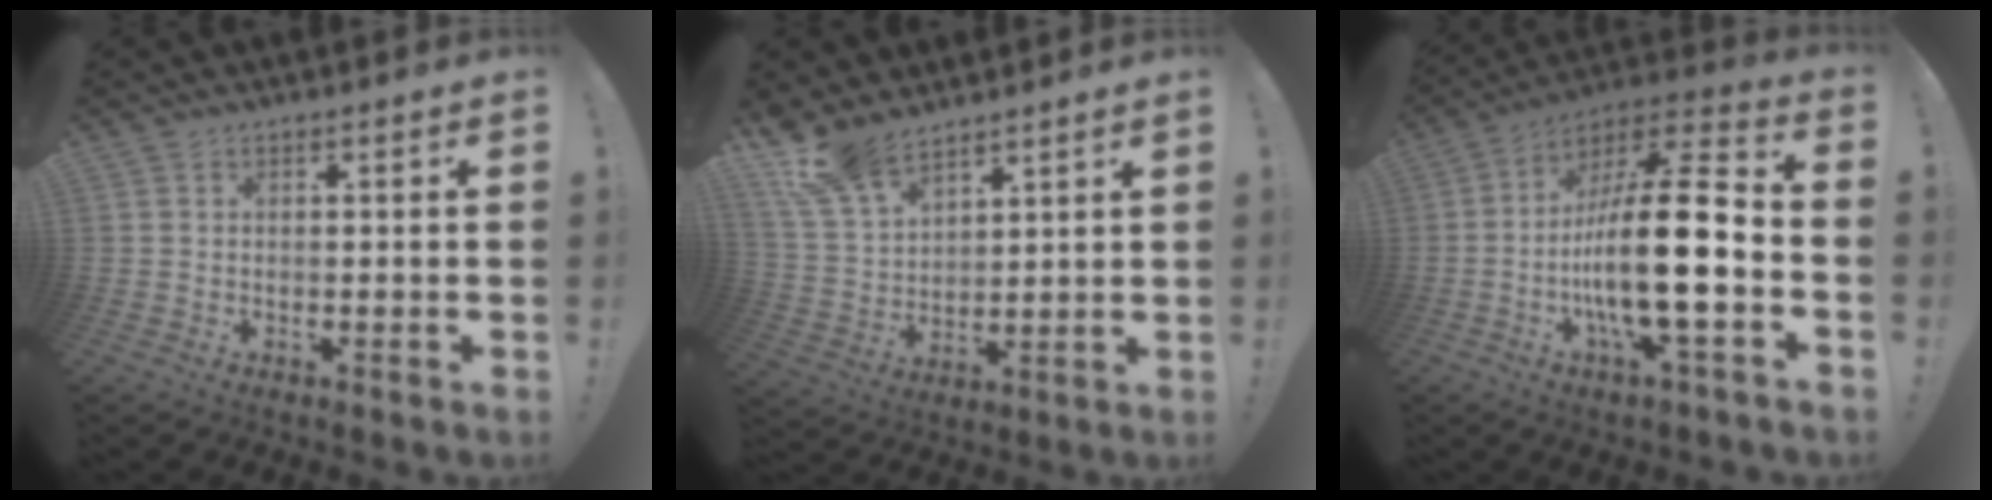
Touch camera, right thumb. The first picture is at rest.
{"total": 11.4, "force": [9.1, 5.1, 4.5], "torque": [-0.097, -0.057, 0.179]}
{"total": 23.6, "force": [-4.5, 6.3, 22.3], "torque": [-0.401, 0.020, -0.078]}